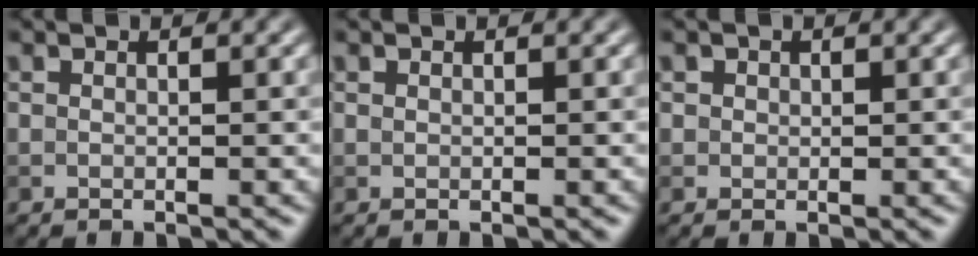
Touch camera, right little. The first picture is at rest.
{"total": 0.0}
{"total": 0.7, "force": [0.3, 0.7, 0.1], "torque": [0.004, -0.004, 0.004]}